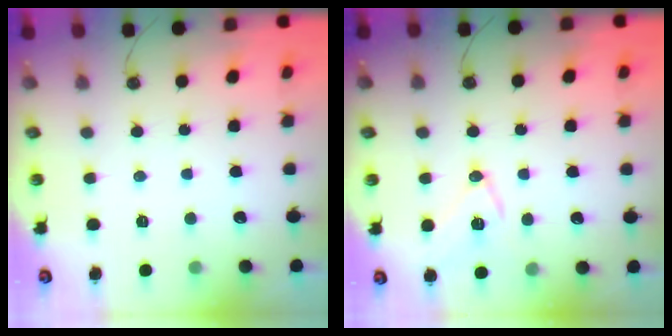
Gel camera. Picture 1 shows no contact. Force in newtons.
{"total": 12.1, "press": 11.7, "slide": 3.1}